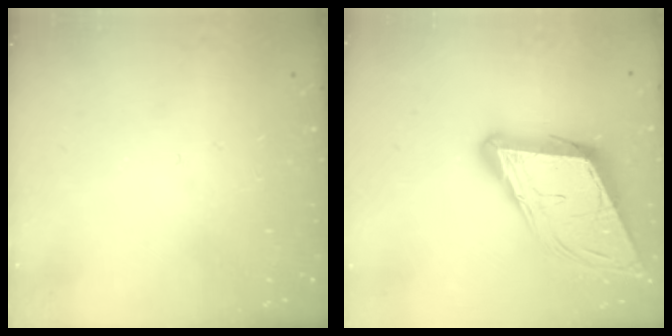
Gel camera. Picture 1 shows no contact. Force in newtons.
{"total": 14.8, "press": 14.1, "slide": 4.2}